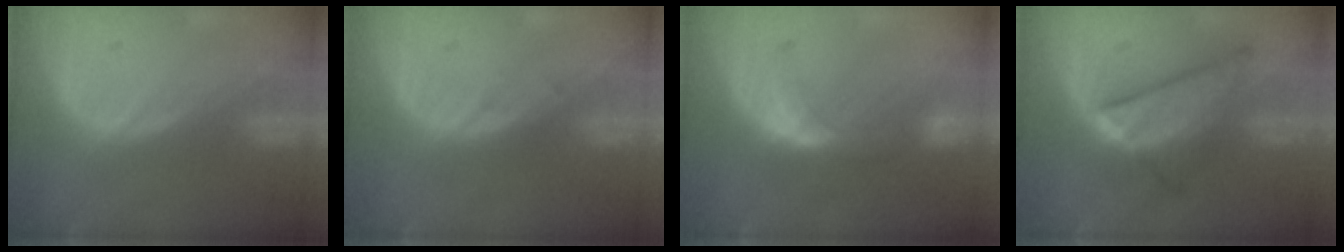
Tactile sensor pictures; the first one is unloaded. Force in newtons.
{"total": 0.8, "press": 0.7, "slide": 0.3}
{"total": 6.3, "press": 6.3, "slide": 0.1}
{"total": 8.2, "press": 8.1, "slide": 0.5}